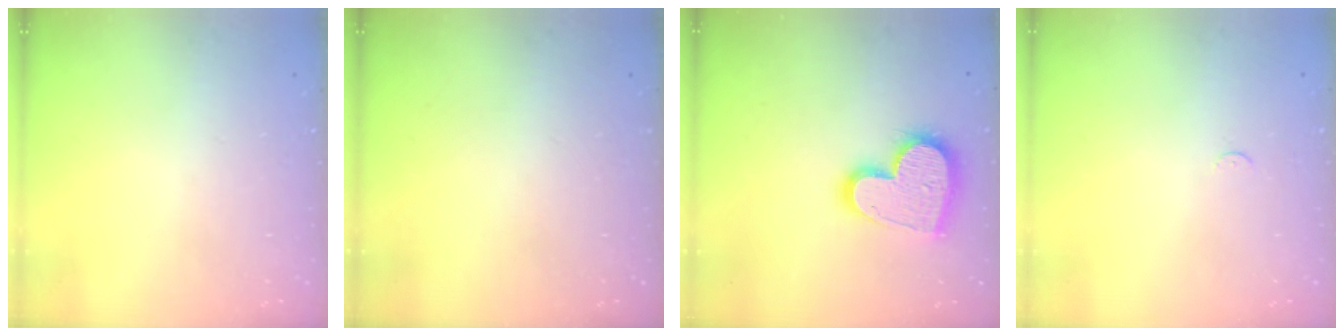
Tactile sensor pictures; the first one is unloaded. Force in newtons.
{"total": 0.0}
{"total": 16.9, "press": 16.8, "slide": 1.3}
{"total": 2.3, "press": 2.3, "slide": 0.3}